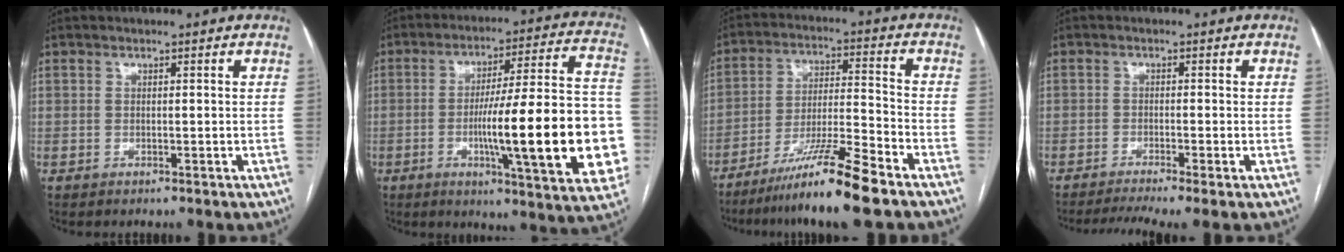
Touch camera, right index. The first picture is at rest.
{"total": 23.9, "force": [-4.6, 2.6, 23.3], "torque": [-0.266, 0.015, -0.060]}
{"total": 12.9, "force": [-9.3, -0.7, 8.9], "torque": [-0.156, -0.027, -0.165]}
{"total": 6.2, "force": [-4.6, -0.3, 4.1], "torque": [-0.067, -0.006, -0.073]}